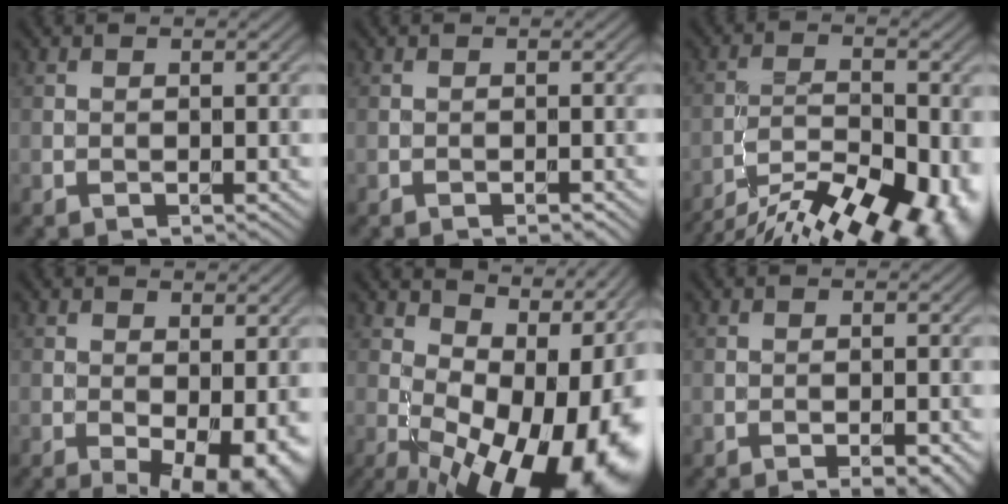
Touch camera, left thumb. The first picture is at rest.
{"total": 0.8, "force": [-0.6, 0.1, 0.5], "torque": [-0.007, 0.000, -0.010]}
{"total": 15.3, "force": [-11.7, 4.7, 8.7], "torque": [-0.149, -0.032, -0.167]}
{"total": 7.5, "force": [-2.5, 2.9, 6.5], "torque": [-0.103, -0.016, -0.027]}
{"total": 18.6, "force": [0.1, 9.7, 15.8], "torque": [-0.178, 0.000, 0.027]}
{"total": 3.1, "force": [-2.0, 0.7, 2.3], "torque": [-0.036, 0.002, -0.025]}